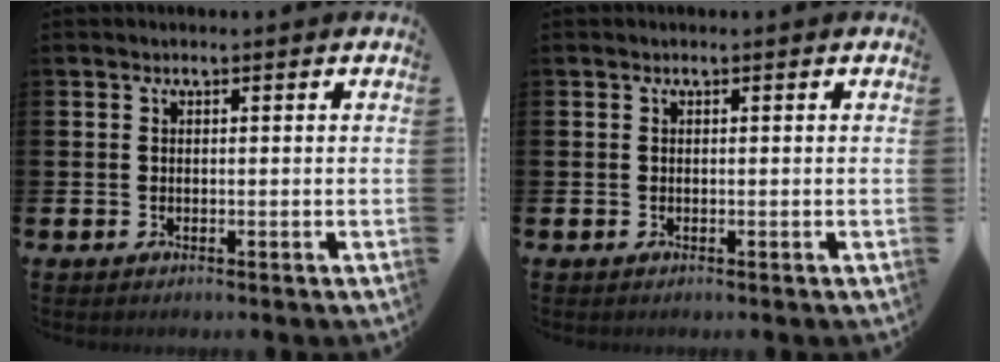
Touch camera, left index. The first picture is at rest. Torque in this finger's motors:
{"motor_torque": [0.01, 0.00, 0.01, 0.00]}